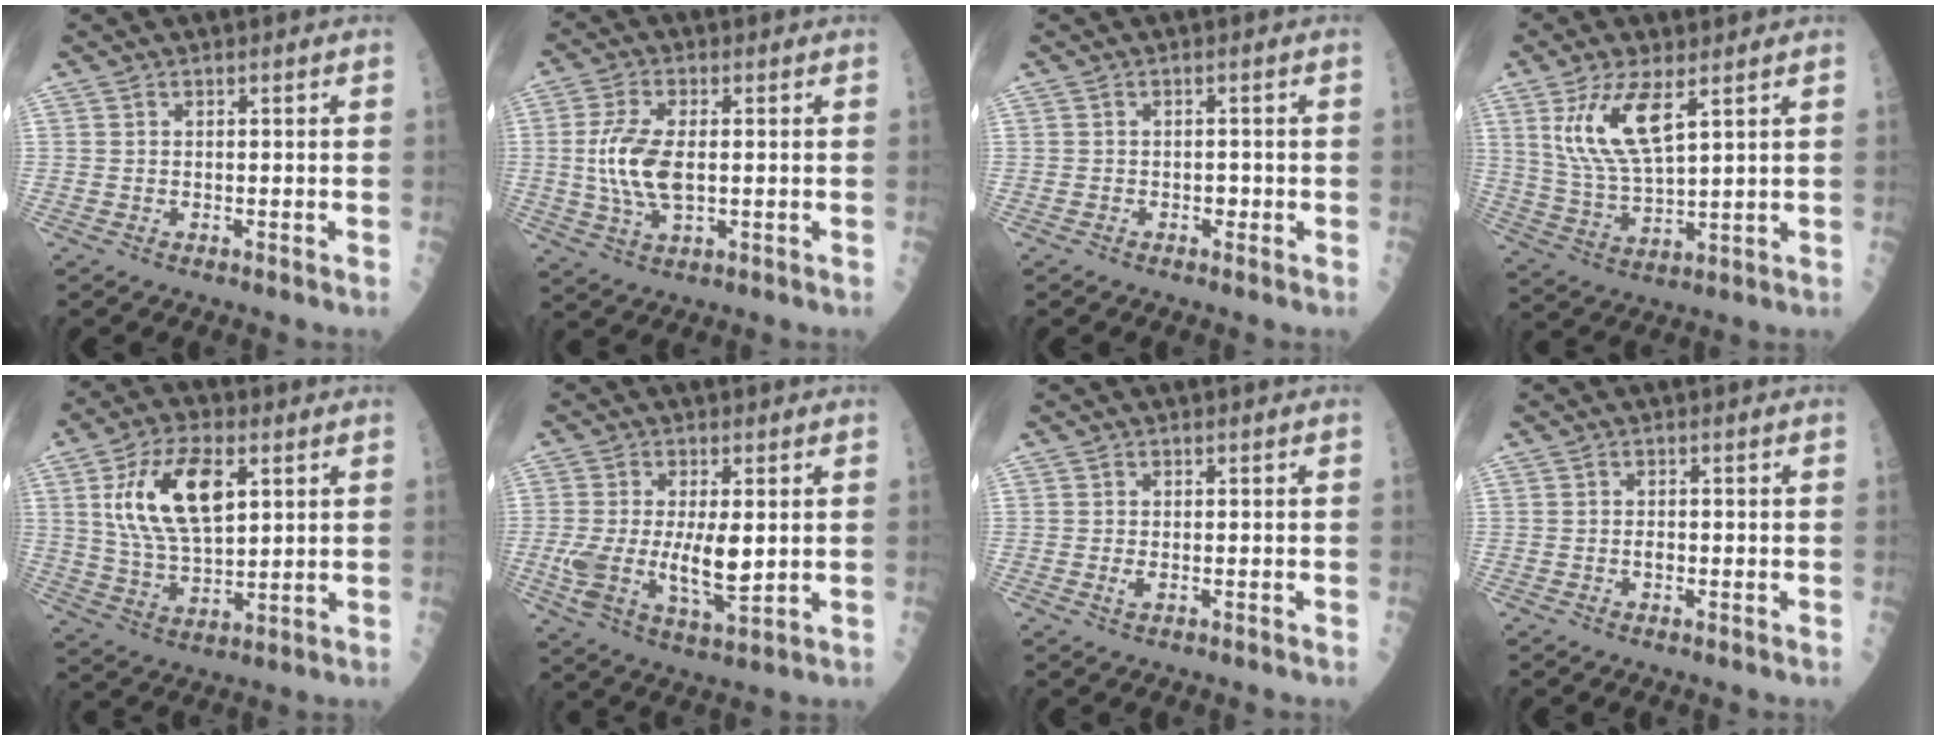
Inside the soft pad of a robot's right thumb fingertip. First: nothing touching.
{"total": 9.7, "force": [0.1, 4.3, 8.7], "torque": [-0.185, -0.003, 0.005]}
{"total": 1.2, "force": [-0.4, 0.9, 0.8], "torque": [-0.004, 0.003, -0.007]}
{"total": 11.4, "force": [4.9, 3.5, 9.7], "torque": [-0.205, -0.025, 0.108]}
{"total": 15.6, "force": [4.7, 7.3, 12.9], "torque": [-0.237, -0.010, 0.093]}
{"total": 11.6, "force": [0.0, 4.5, 10.7], "torque": [-0.210, -0.020, 0.008]}
{"total": 1.2, "force": [-0.3, 0.5, 1.1], "torque": [-0.021, -0.003, -0.005]}
{"total": 1.3, "force": [-0.3, 0.7, 1.1], "torque": [-0.014, 0.002, -0.006]}